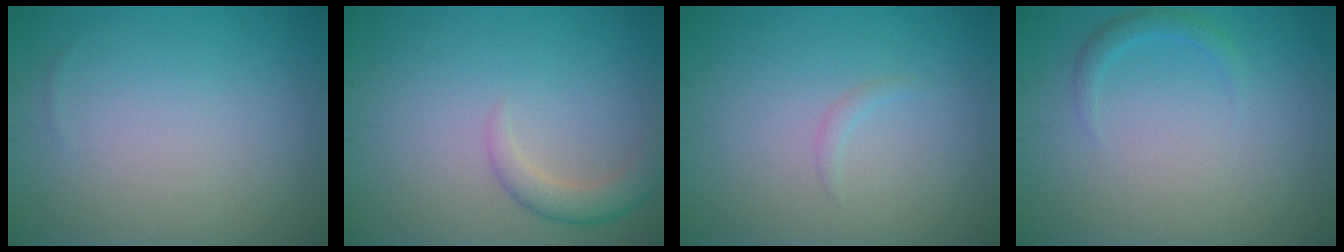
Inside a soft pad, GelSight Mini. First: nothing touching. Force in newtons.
{"total": 2.4, "press": 2.4, "slide": 0.2}
{"total": 0.7, "press": 0.6, "slide": 0.1}
{"total": 1.3, "press": 1.3, "slide": 0.1}